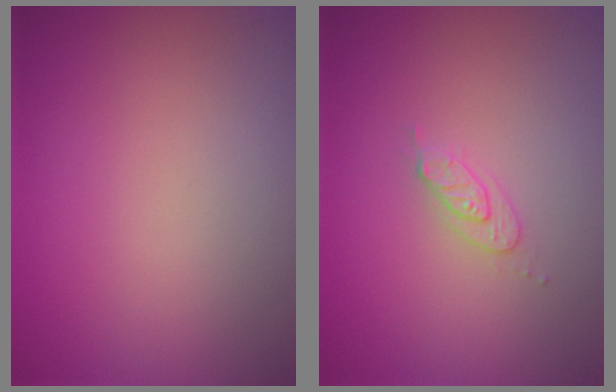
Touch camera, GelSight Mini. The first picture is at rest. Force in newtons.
{"total": 1.7, "press": 1.6, "slide": 0.2}